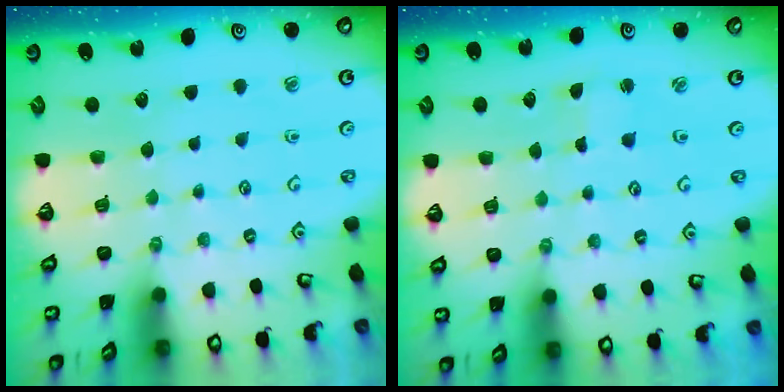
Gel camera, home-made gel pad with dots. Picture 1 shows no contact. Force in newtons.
{"total": 1.5, "press": 1.5, "slide": 0.2}